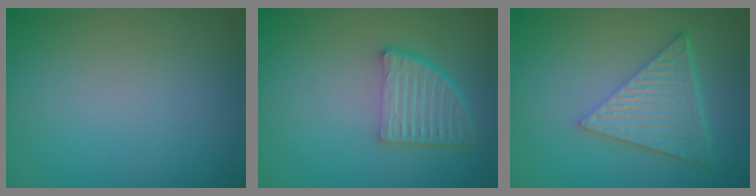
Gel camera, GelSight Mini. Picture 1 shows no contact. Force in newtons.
{"total": 5.1, "press": 3.8, "slide": 3.5}
{"total": 6.5, "press": 4.5, "slide": 4.7}